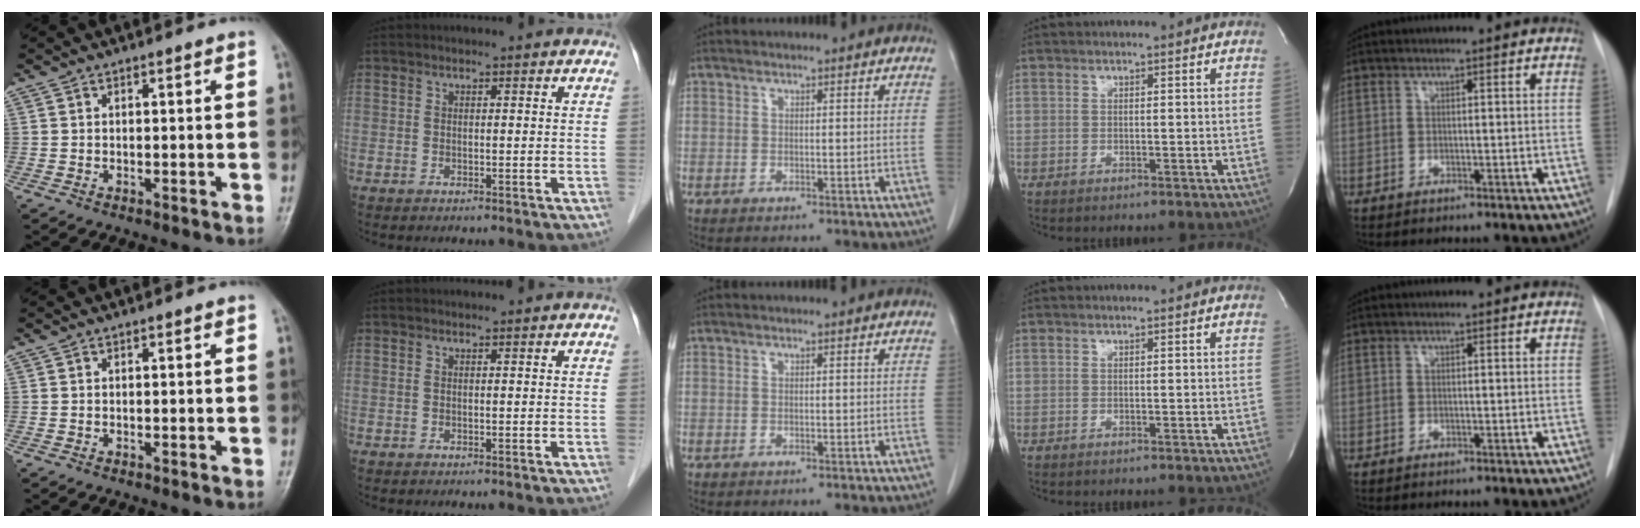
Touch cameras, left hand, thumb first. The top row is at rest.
{}